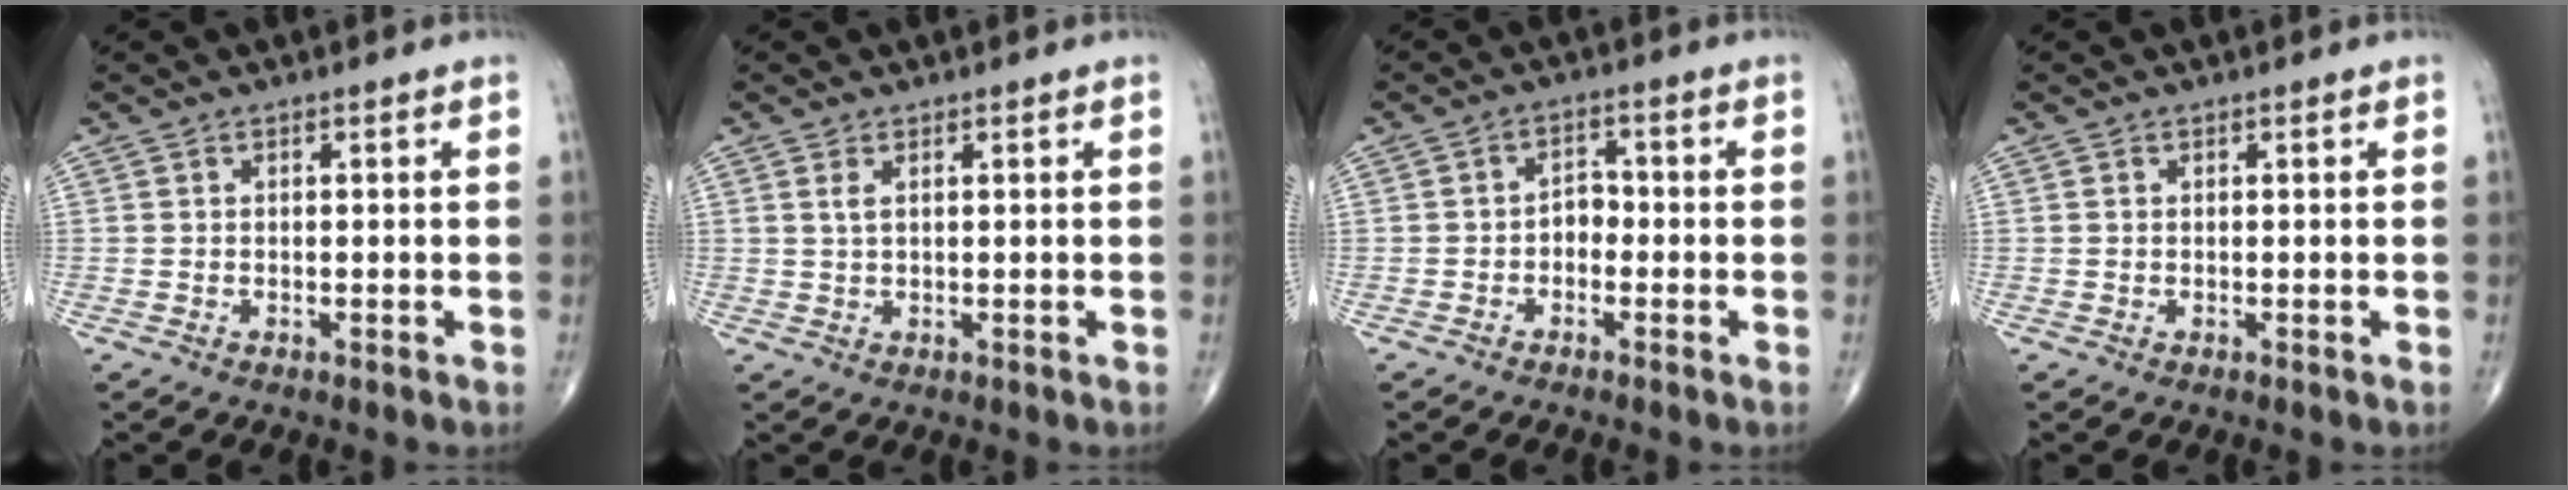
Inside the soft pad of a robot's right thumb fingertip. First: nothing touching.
{"total": 1.5, "force": [0.7, 0.6, 1.2], "torque": [-0.027, 0.003, 0.018]}
{"total": 3.0, "force": [-1.1, 2.2, 1.8], "torque": [-0.012, 0.017, -0.028]}
{"total": 0.0}